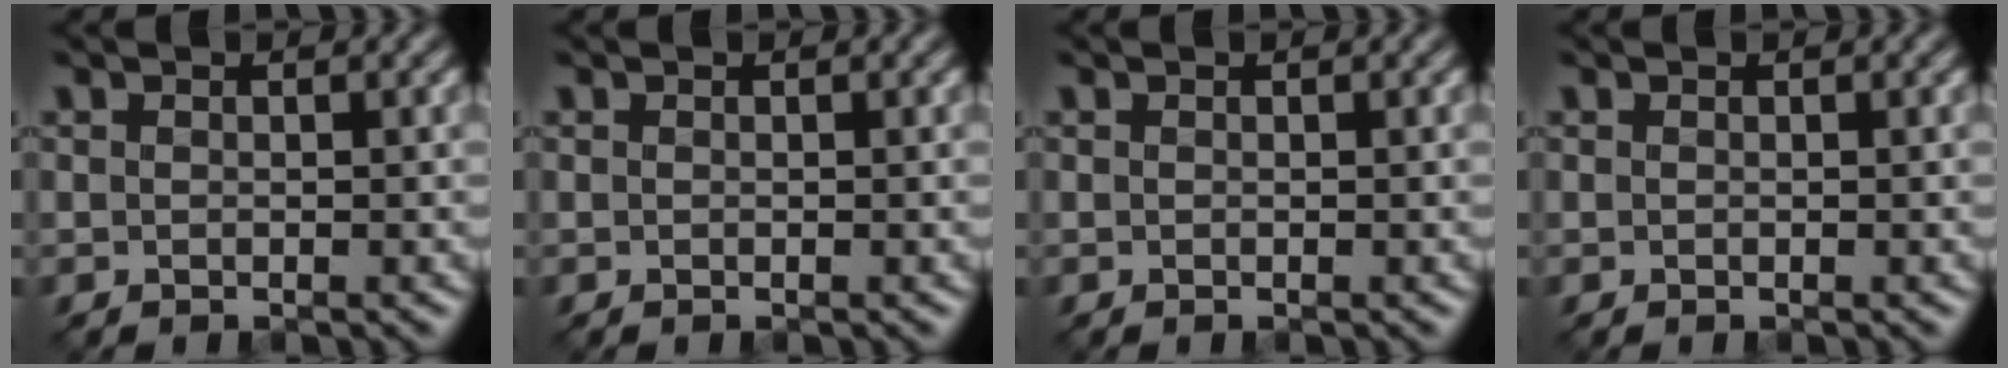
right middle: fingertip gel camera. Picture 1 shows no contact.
{"total": 0.0}
{"total": 0.0}
{"total": 0.0}